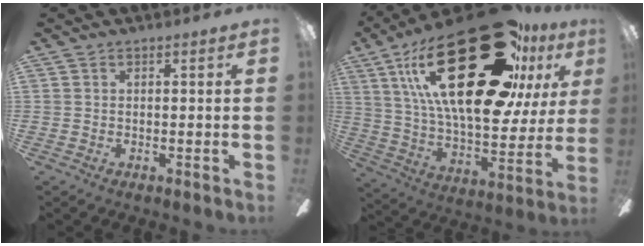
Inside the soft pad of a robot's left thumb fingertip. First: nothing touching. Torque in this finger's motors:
{"motor_torque": [2.53, 2.48, 2.51, -0.26, 0.77]}